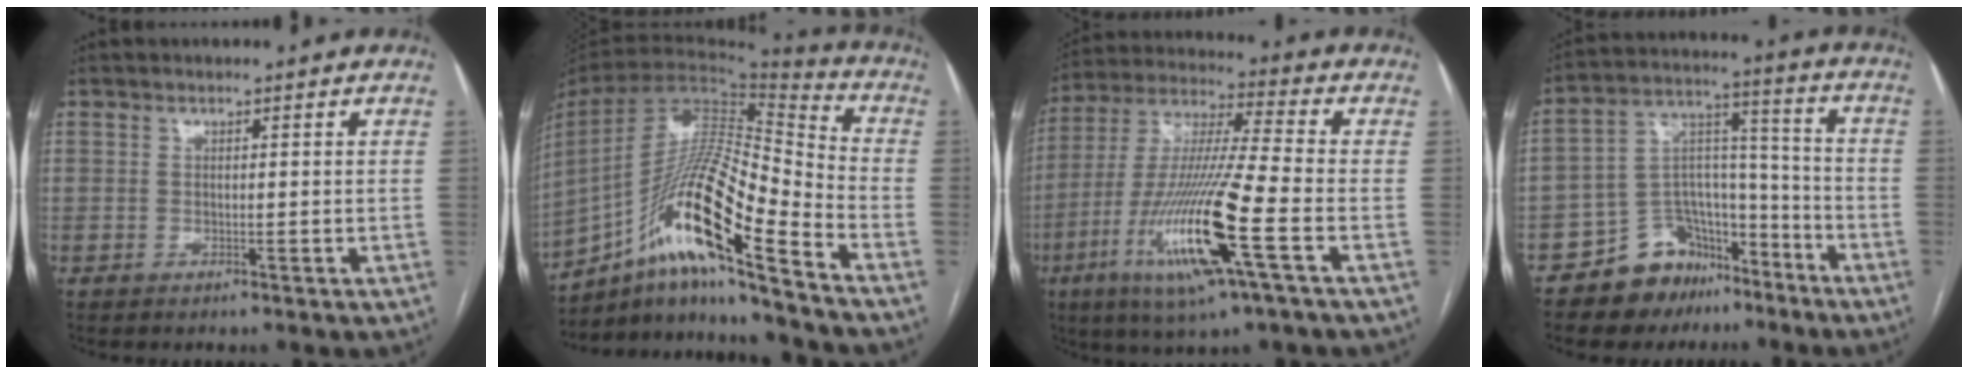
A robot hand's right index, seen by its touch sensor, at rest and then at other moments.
{"total": 20.6, "force": [-12.2, 1.6, 16.5], "torque": [-0.330, -0.003, -0.222]}
{"total": 18.7, "force": [-6.8, 0.4, 17.4], "torque": [-0.368, -0.027, -0.130]}
{"total": 12.7, "force": [-9.2, 7.9, 3.6], "torque": [-0.057, 0.070, -0.149]}